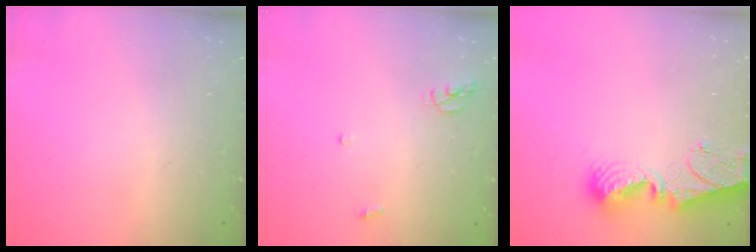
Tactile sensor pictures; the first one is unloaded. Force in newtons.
{"total": 5.5, "press": 5.5, "slide": 0.2}
{"total": 9.2, "press": 9.2, "slide": 1.1}